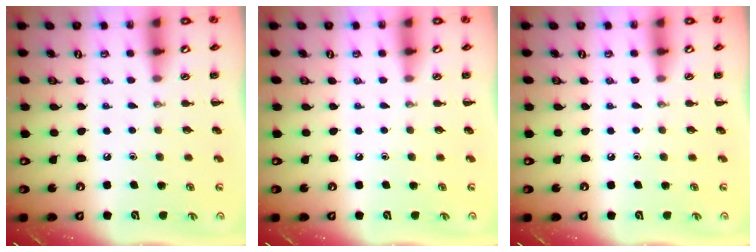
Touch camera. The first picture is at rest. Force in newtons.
{"total": 0.0}
{"total": 0.0}